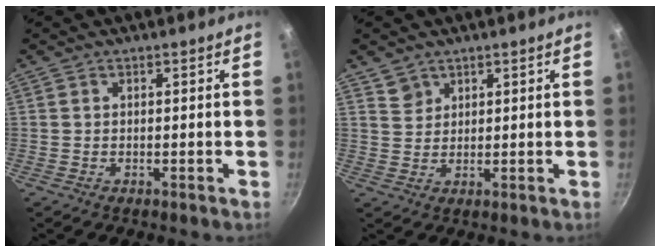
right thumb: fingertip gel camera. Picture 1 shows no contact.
{"total": 2.9, "force": [2.0, 2.0, 0.3], "torque": [0.013, 0.000, 0.039]}